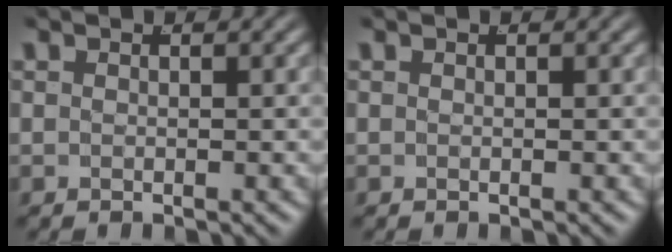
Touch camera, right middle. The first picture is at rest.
{"total": 0.0}